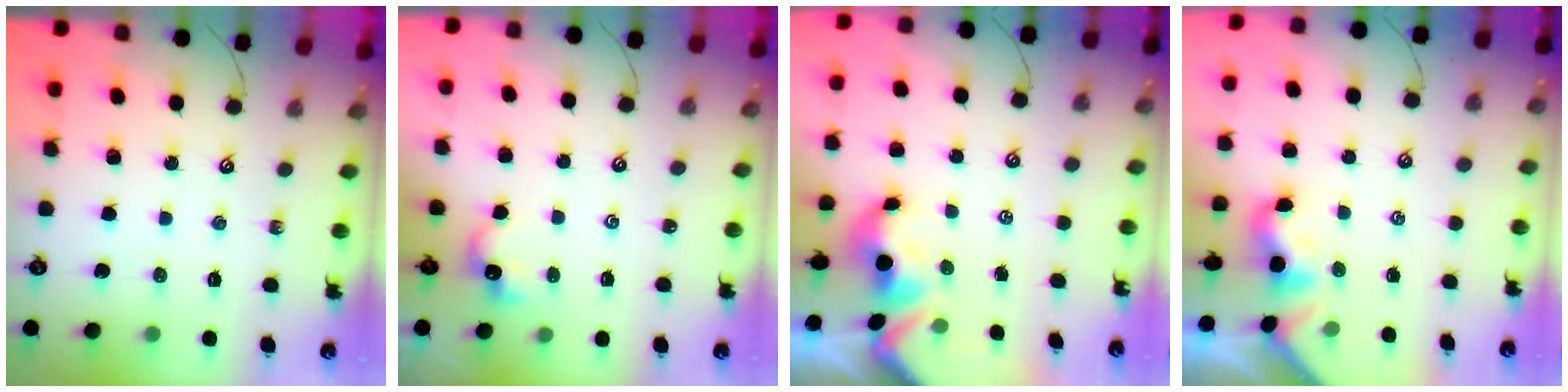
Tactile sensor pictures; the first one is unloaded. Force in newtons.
{"total": 0.7, "press": 0.7, "slide": 0.3}
{"total": 2.0, "press": 1.9, "slide": 0.7}
{"total": 1.8, "press": 1.8, "slide": 0.5}